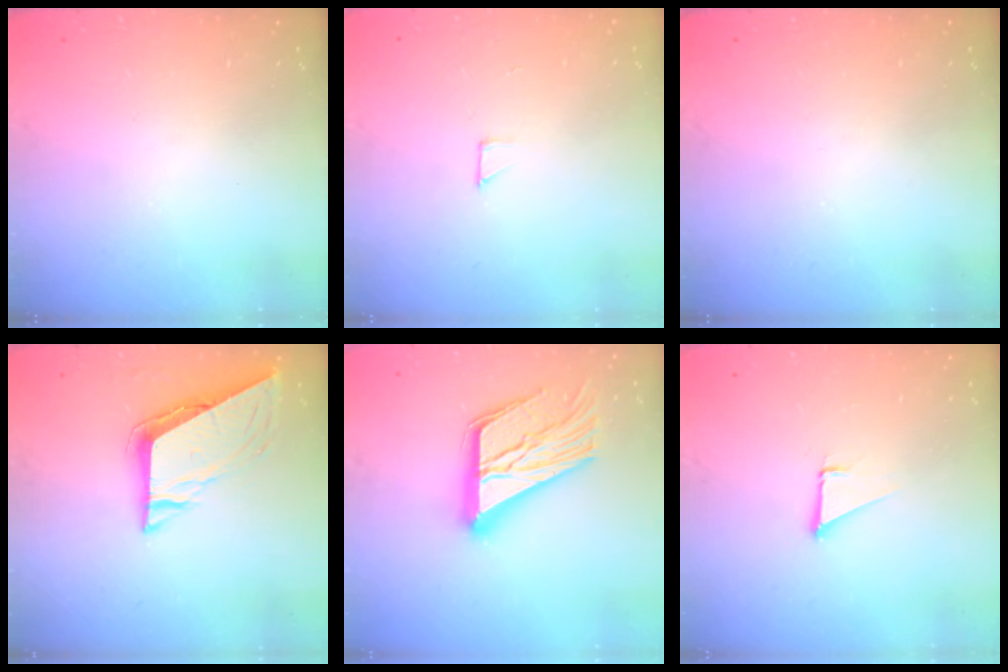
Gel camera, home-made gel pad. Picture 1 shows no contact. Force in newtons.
{"total": 2.1, "press": 2.1, "slide": 0.1}
{"total": 0.0}
{"total": 8.1, "press": 8.1, "slide": 0.3}
{"total": 21.0, "press": 20.9, "slide": 2.1}
{"total": 1.9, "press": 1.9, "slide": 0.1}